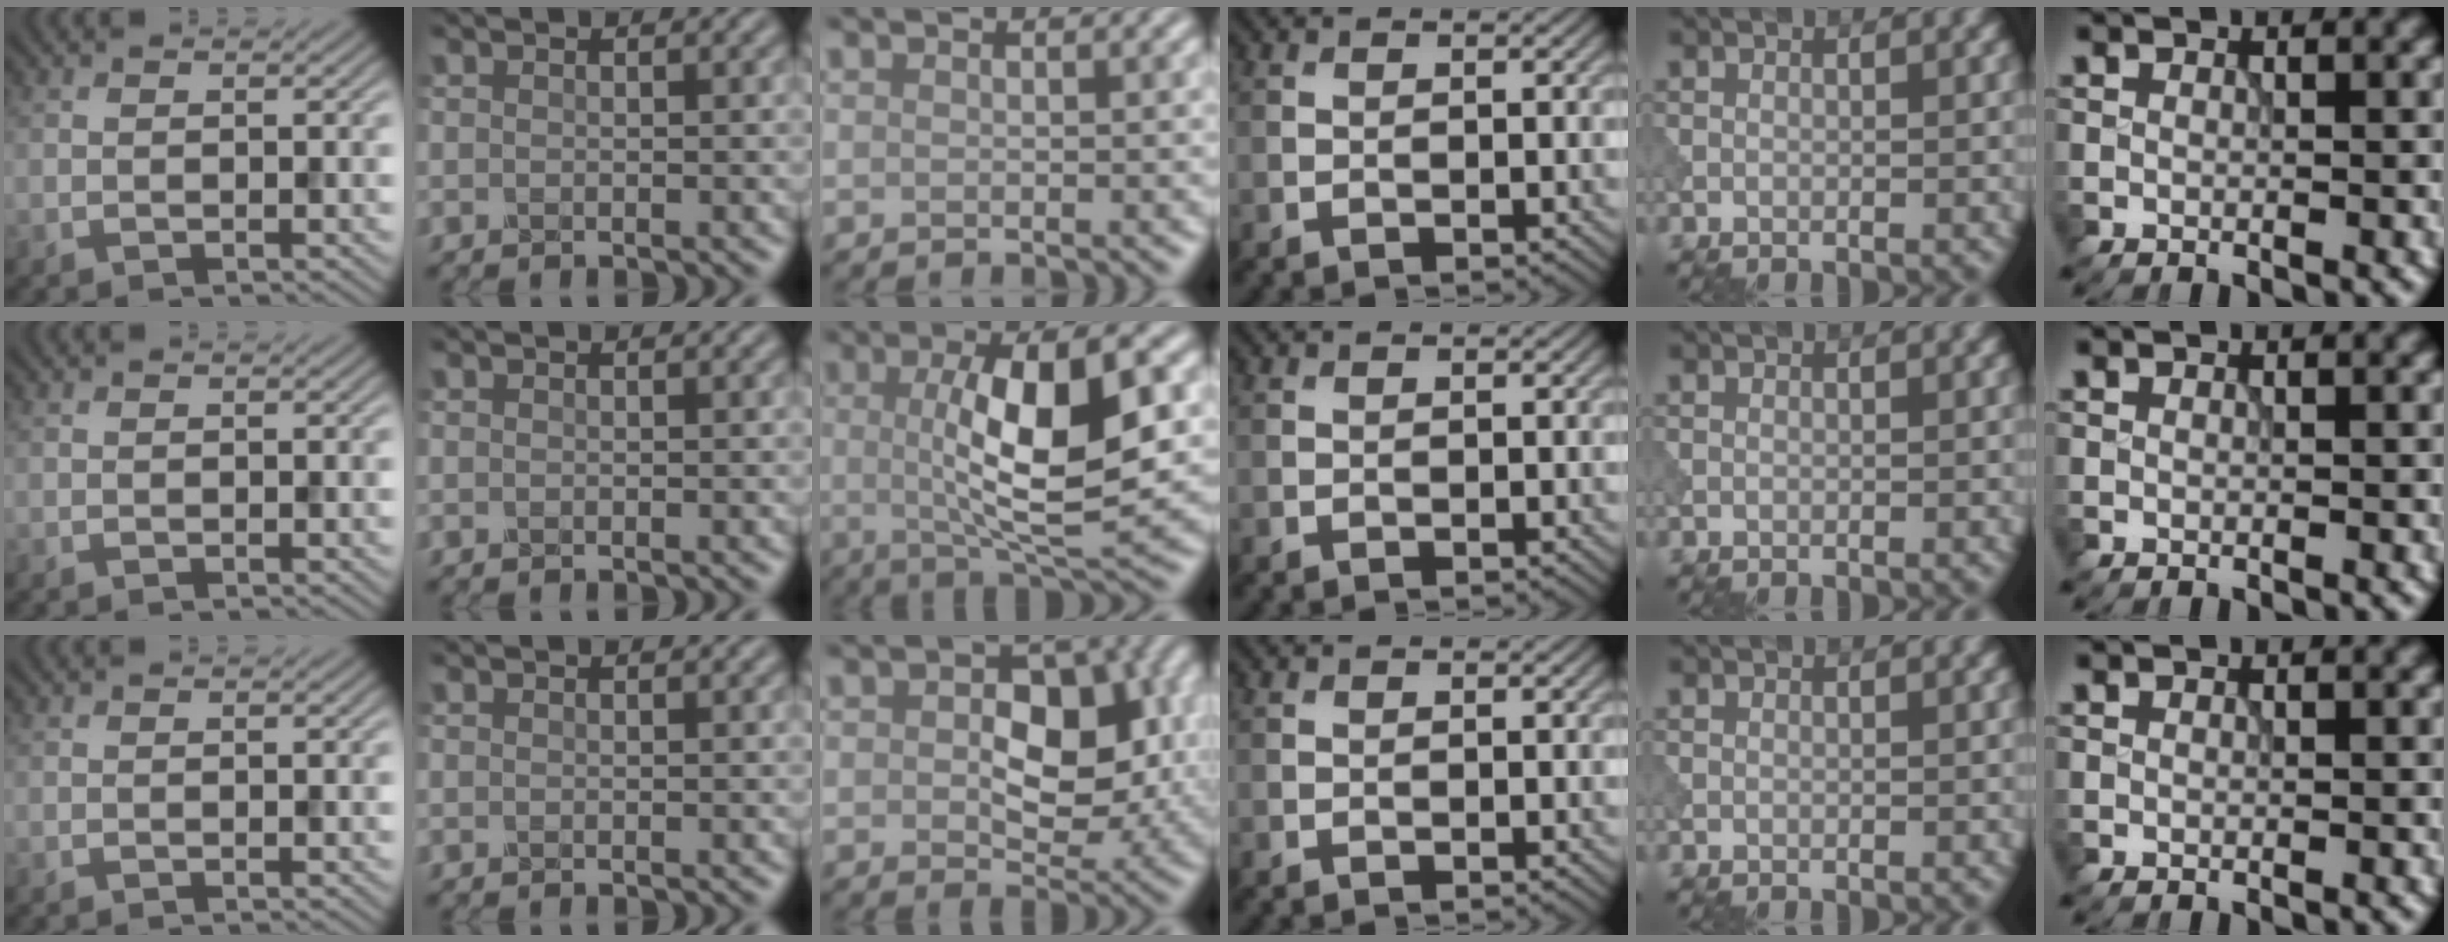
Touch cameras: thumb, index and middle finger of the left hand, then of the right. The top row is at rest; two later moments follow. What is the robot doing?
{"motion": "dispense", "object": "dispenser bottle"}